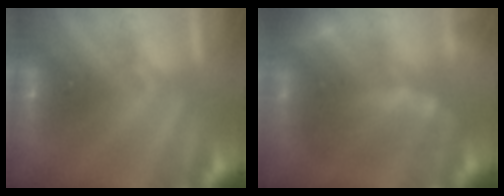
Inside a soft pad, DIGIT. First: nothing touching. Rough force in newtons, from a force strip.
{"total": 5.5}